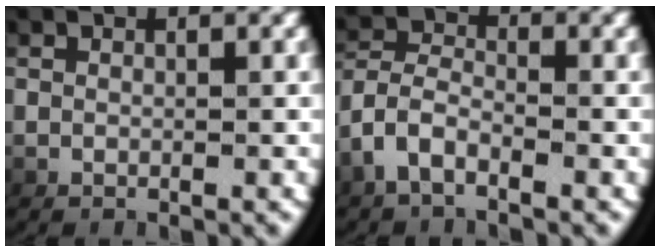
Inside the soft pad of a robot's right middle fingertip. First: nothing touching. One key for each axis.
{"total": 3.8, "fx": -1.7, "fy": 2.9, "fz": 1.7, "tx": -0.053, "ty": -0.011, "tz": -0.035}